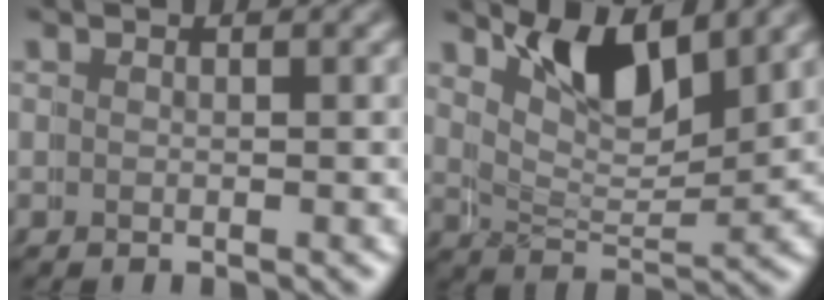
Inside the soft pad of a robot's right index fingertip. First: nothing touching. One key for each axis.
{"total": 6.0, "fx": 4.6, "fy": 2.0, "fz": 3.2, "tx": -0.063, "ty": -0.006, "tz": 0.080}